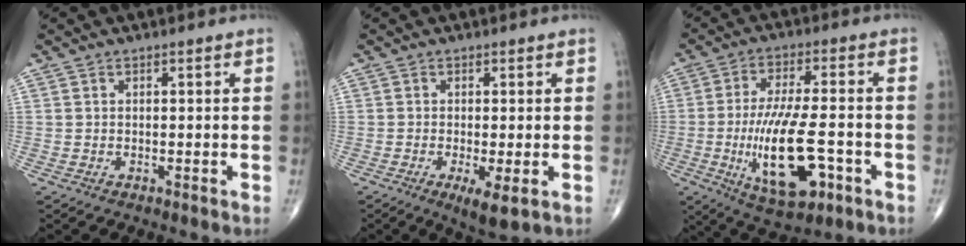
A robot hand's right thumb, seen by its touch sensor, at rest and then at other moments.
{"total": 4.7, "force": [-1.5, 1.1, 4.4], "torque": [-0.078, -0.015, -0.025]}
{"total": 16.2, "force": [-4.5, 6.0, 14.4], "torque": [-0.260, 0.008, -0.064]}